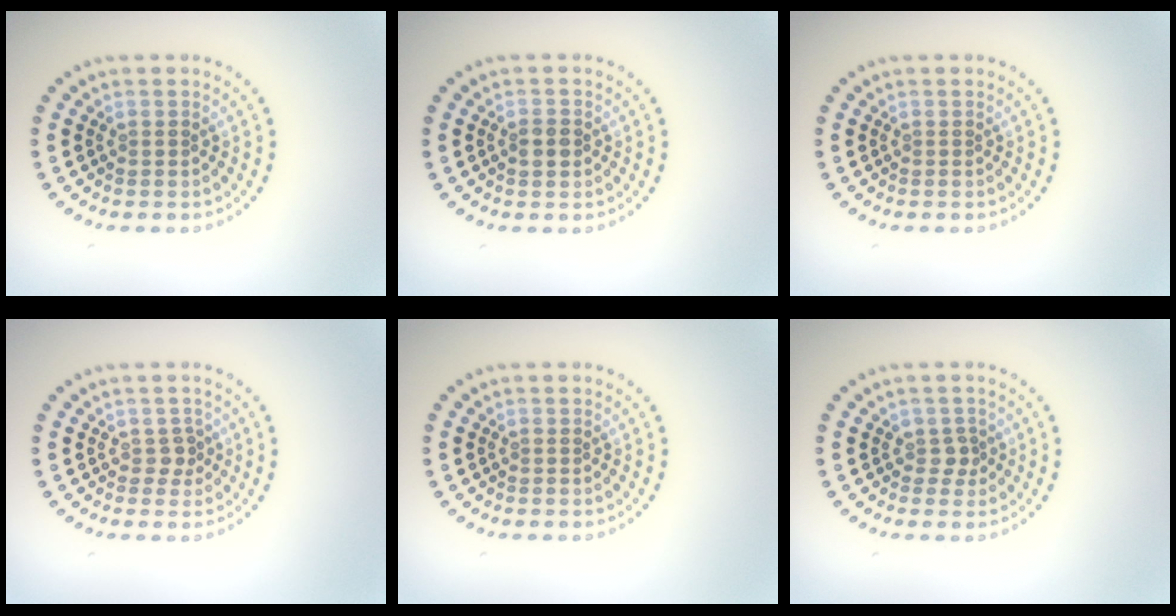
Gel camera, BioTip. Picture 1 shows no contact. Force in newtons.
{"total": 1.6, "press": 1.5, "slide": 0.4}
{"total": 0.0}
{"total": 1.2, "press": 1.0, "slide": 0.6}
{"total": 0.0}
{"total": 1.3, "press": 1.0, "slide": 0.8}